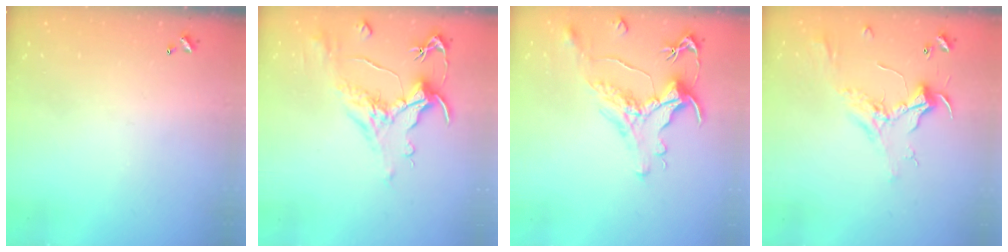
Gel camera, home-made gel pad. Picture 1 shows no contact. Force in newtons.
{"total": 1.6, "press": 0.7, "slide": 1.5}
{"total": 1.5, "press": 0.7, "slide": 1.3}
{"total": 2.4, "press": 2.3, "slide": 0.8}